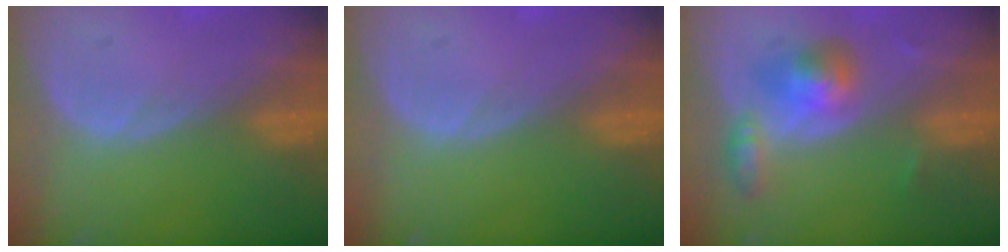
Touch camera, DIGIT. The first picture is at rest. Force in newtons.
{"total": 0.0}
{"total": 5.4, "press": 5.3, "slide": 1.4}